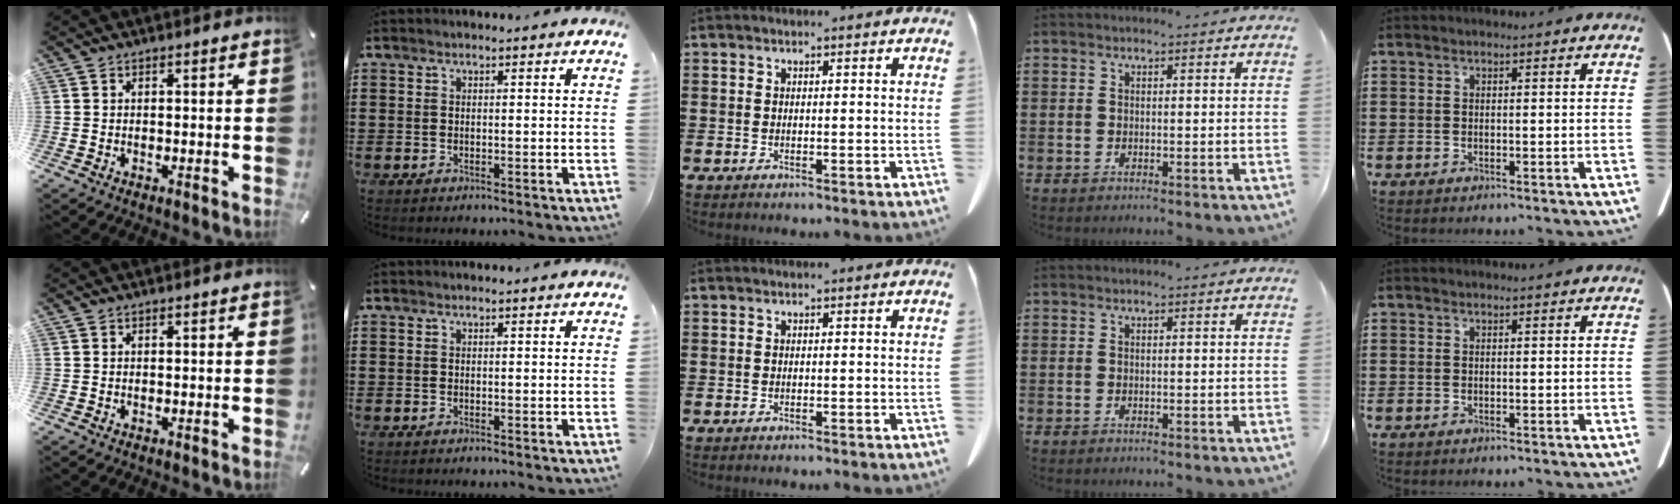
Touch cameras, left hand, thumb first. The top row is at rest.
{}